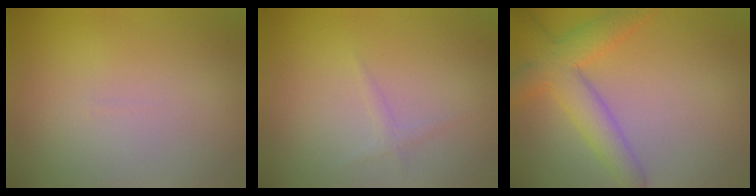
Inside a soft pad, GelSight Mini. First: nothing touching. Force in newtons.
{"total": 0.8, "press": 0.8, "slide": 0.1}
{"total": 5.1, "press": 5.1, "slide": 0.2}